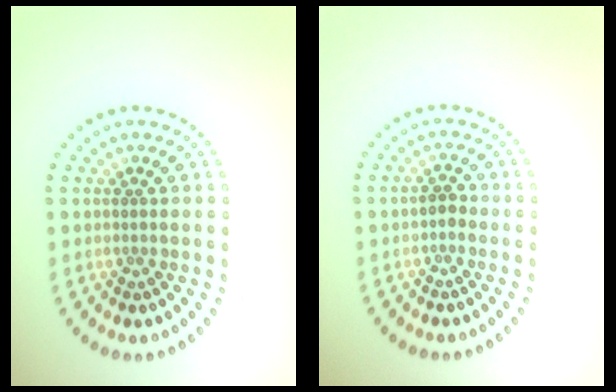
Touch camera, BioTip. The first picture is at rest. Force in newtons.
{"total": 0.8, "press": 0.8, "slide": 0.3}